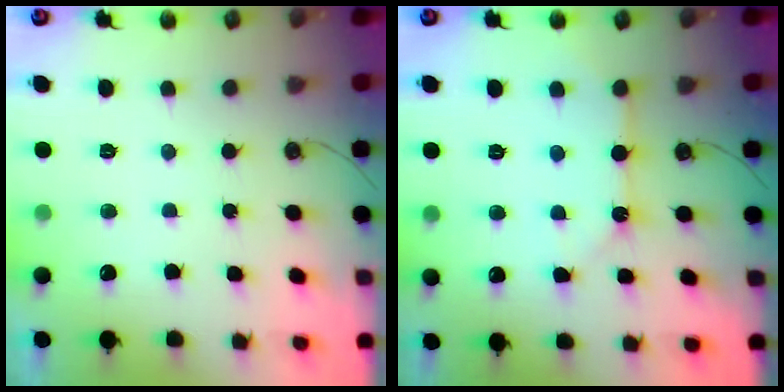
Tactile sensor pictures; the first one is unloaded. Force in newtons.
{"total": 8.5, "press": 8.5, "slide": 0.8}